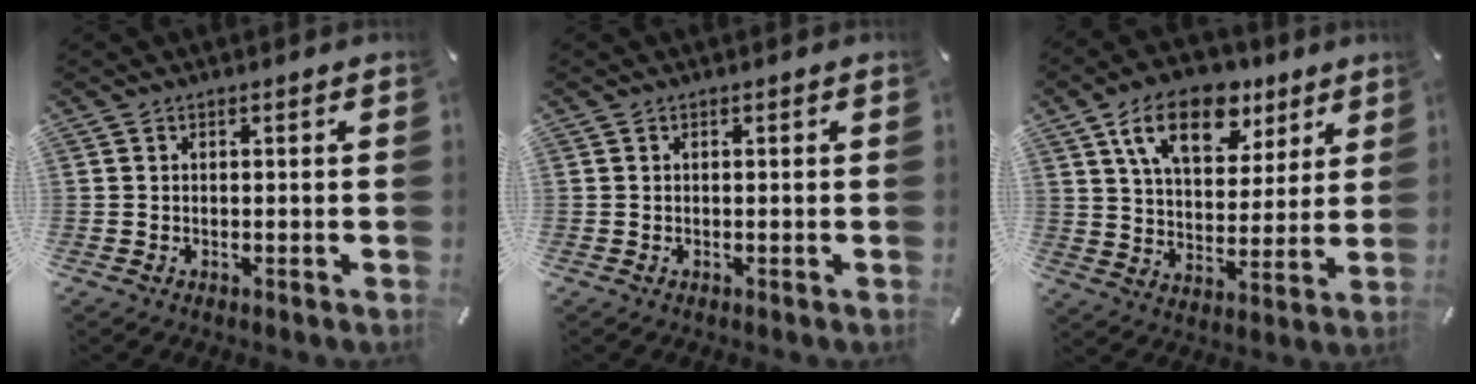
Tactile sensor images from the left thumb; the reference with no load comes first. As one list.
[{"total": 0.0}, {"total": 16.1, "force": [9.2, 9.3, 9.4], "torque": [-0.157, -0.027, 0.162]}]